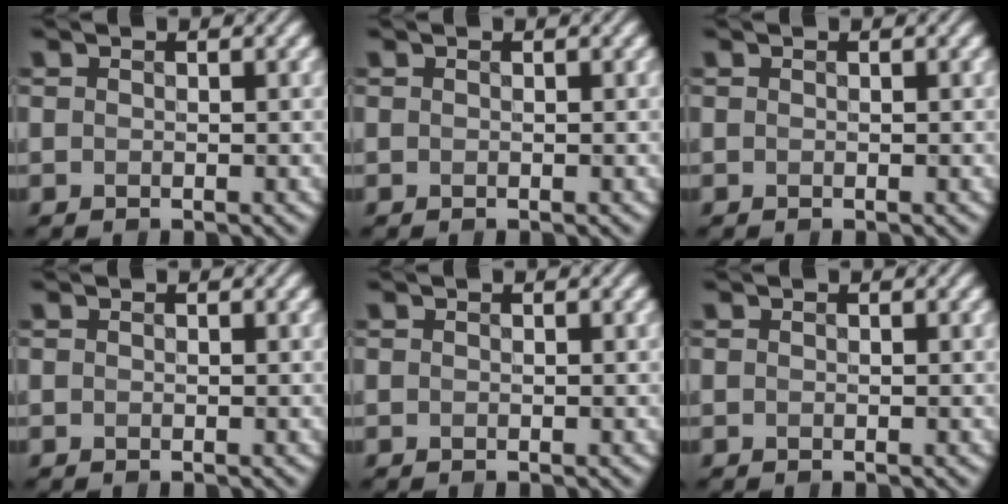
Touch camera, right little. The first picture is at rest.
{"total": 0.0}
{"total": 0.0}
{"total": 0.0}
{"total": 0.0}
{"total": 0.0}